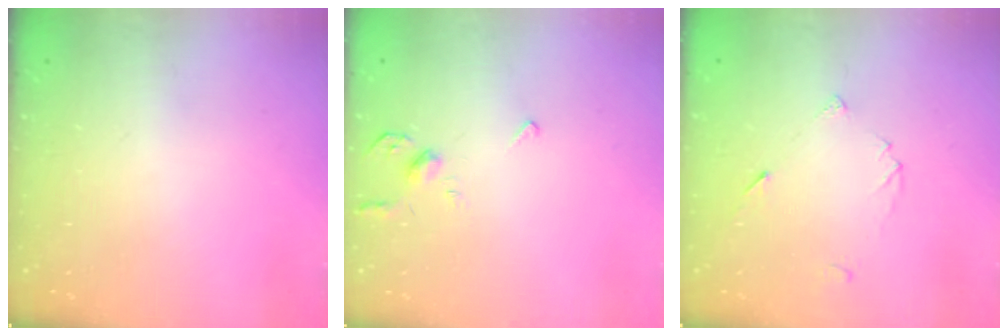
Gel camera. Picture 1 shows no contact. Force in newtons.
{"total": 4.3, "press": 4.3, "slide": 0.8}
{"total": 4.0, "press": 3.9, "slide": 0.6}